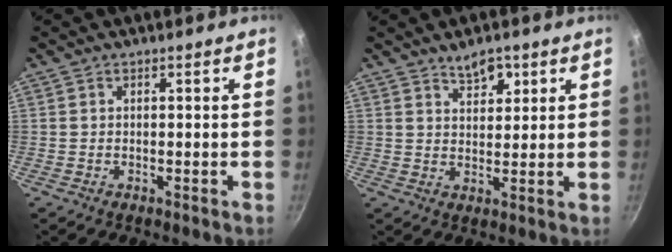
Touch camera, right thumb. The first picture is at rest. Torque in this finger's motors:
{"motor_torque": [0.18, 0.25, 0.13, -0.29, 0.03]}